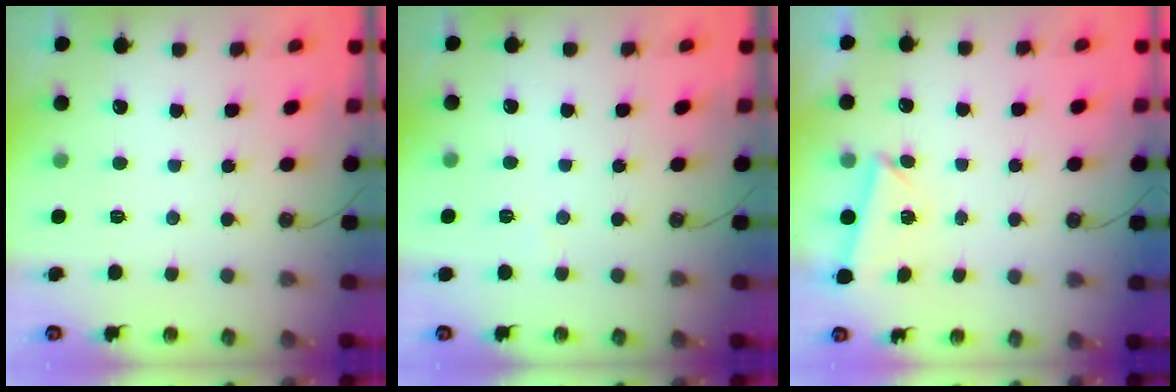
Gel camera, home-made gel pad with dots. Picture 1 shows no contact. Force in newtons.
{"total": 3.0, "press": 2.6, "slide": 1.4}
{"total": 2.9, "press": 2.8, "slide": 0.7}